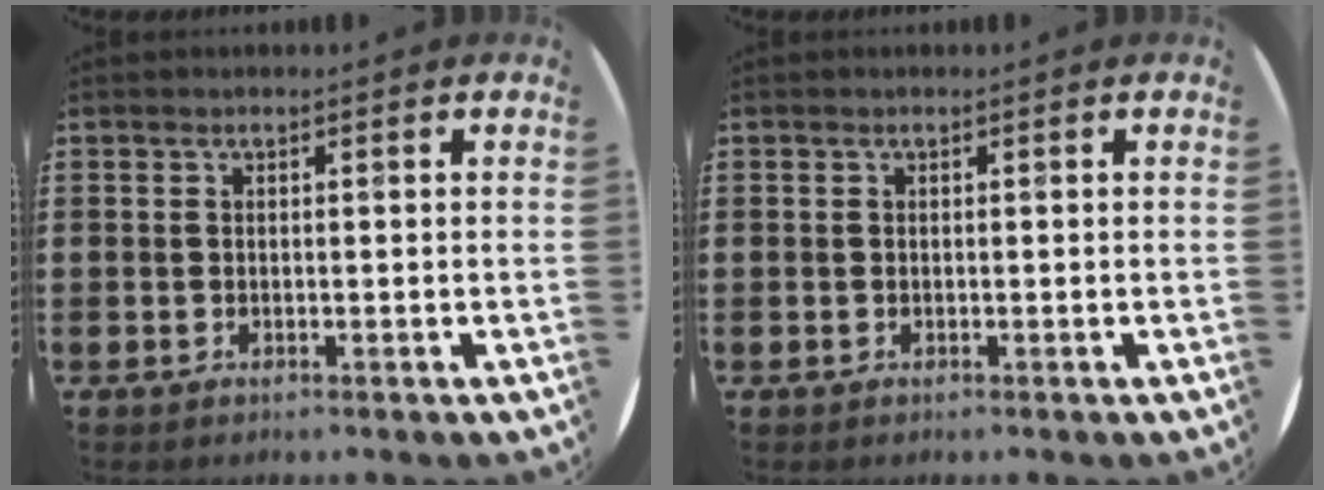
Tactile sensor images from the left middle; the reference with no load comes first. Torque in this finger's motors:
{"motor_torque": [-0.04, -0.09, 0.00, 0.02]}